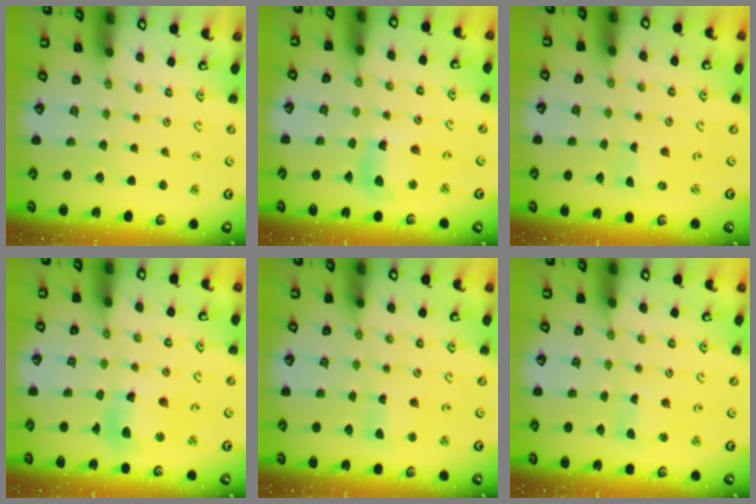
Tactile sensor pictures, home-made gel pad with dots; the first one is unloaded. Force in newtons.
{"total": 9.9, "press": 9.8, "slide": 1.0}
{"total": 0.0}
{"total": 10.5, "press": 10.4, "slide": 1.3}
{"total": 2.7, "press": 2.7, "slide": 0.2}
{"total": 1.5, "press": 1.5, "slide": 0.3}